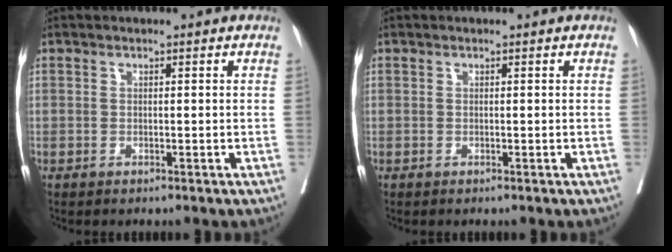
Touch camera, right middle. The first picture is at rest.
{"total": 0.0}